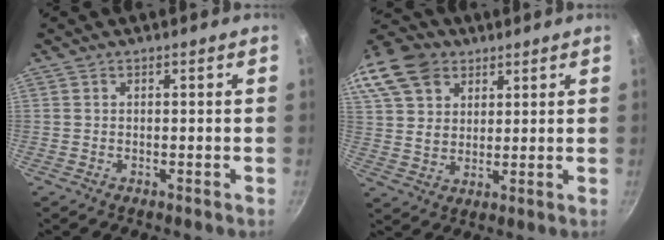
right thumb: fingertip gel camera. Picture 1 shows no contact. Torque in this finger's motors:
{"motor_torque": [-0.92, 1.26, 0.81, 0.61, 0.13]}